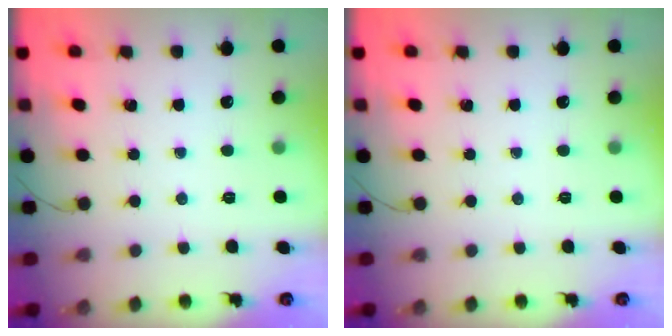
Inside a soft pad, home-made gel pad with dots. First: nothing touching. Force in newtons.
{"total": 0.0}